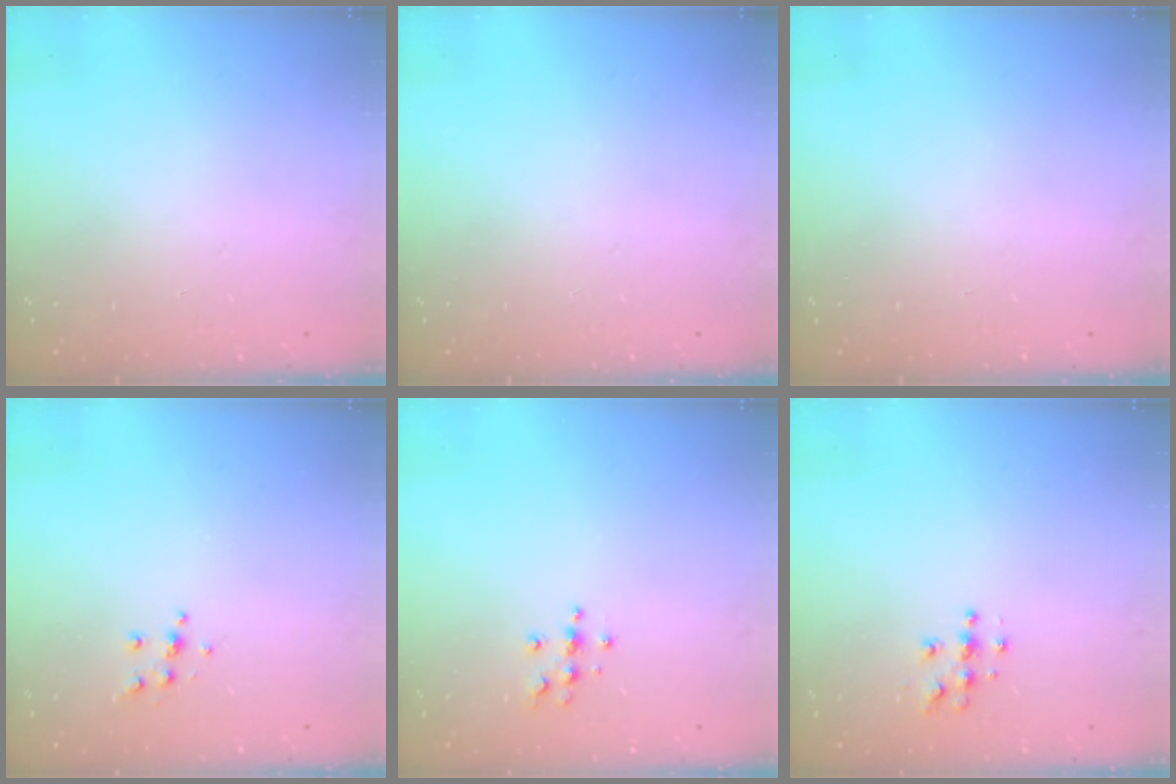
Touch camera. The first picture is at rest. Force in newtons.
{"total": 0.0}
{"total": 0.0}
{"total": 5.4, "press": 5.3, "slide": 0.4}
{"total": 5.6, "press": 5.5, "slide": 0.7}
{"total": 4.9, "press": 4.9, "slide": 0.1}